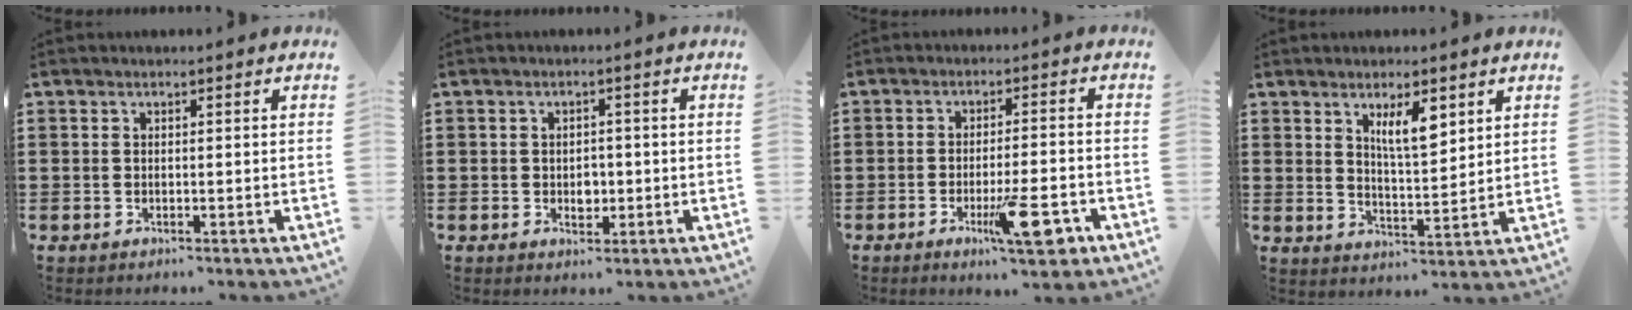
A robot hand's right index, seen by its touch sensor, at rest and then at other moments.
{"total": 2.3, "force": [-0.4, 1.7, 1.5], "torque": [-0.016, -0.003, -0.013]}
{"total": 9.1, "force": [-4.0, 1.8, 8.0], "torque": [-0.134, -0.002, -0.062]}
{"total": 5.6, "force": [3.1, 1.7, 4.4], "torque": [-0.084, 0.002, 0.052]}